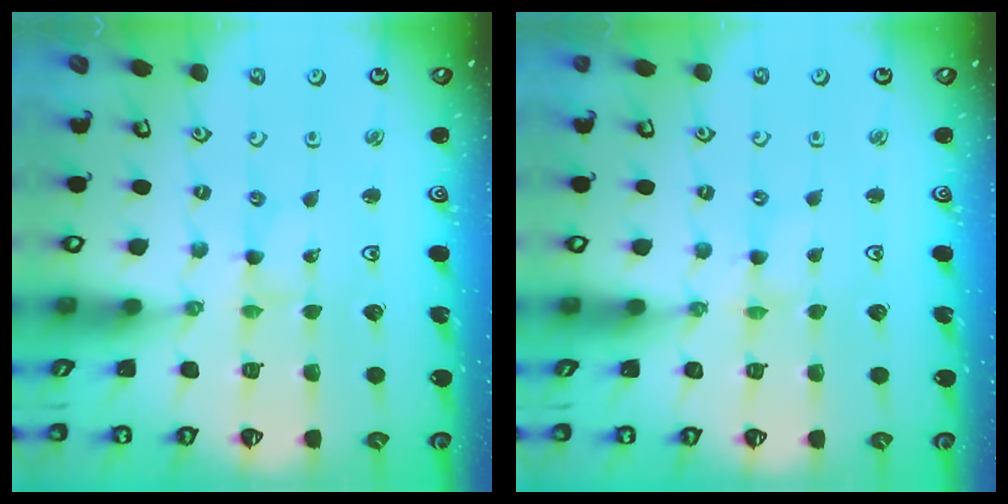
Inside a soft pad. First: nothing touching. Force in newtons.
{"total": 0.0}